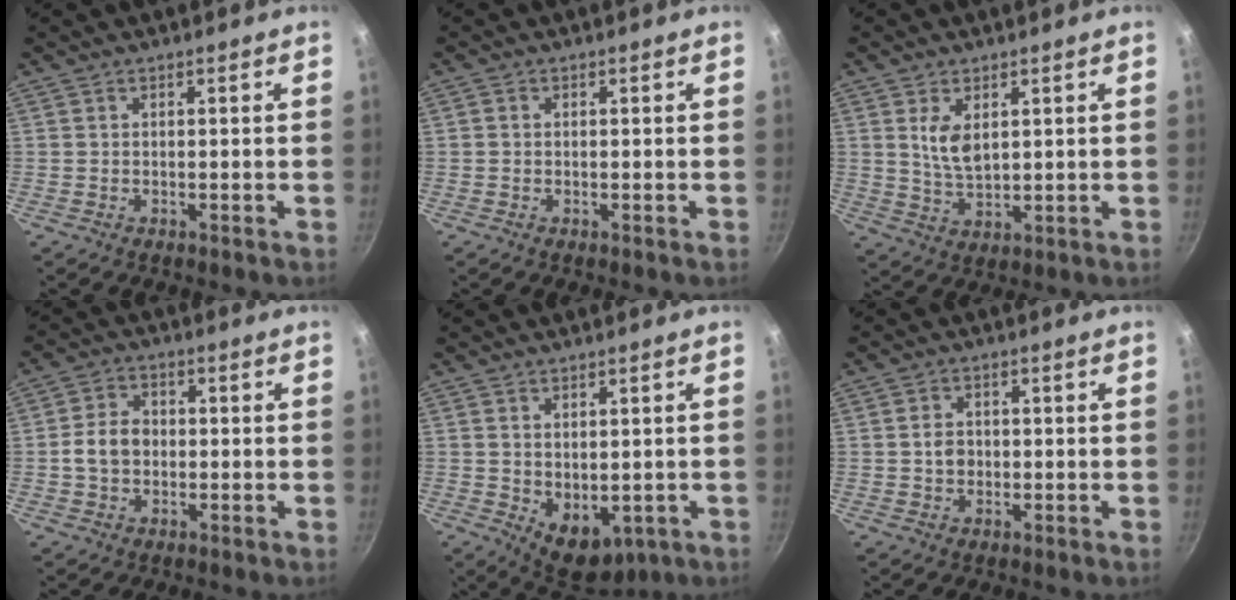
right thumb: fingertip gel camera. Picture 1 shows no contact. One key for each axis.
{"total": 0.7, "fx": -0.1, "fy": 0.7, "fz": 0.3, "tx": -0.004, "ty": 0.003, "tz": -0.003}
{"total": 5.8, "fx": 1.9, "fy": 3.2, "fz": 4.4, "tx": -0.072, "ty": -0.023, "tz": 0.041}
{"total": 6.1, "fx": -0.6, "fy": 4.8, "fz": 3.7, "tx": -0.050, "ty": 0.020, "tz": -0.017}
{"total": 8.2, "fx": -0.8, "fy": 5.6, "fz": 6.0, "tx": -0.062, "ty": -0.013, "tz": 0.008}
{"total": 3.1, "fx": -0.2, "fy": 2.6, "fz": 1.7, "tx": -0.017, "ty": 0.007, "tz": -0.007}